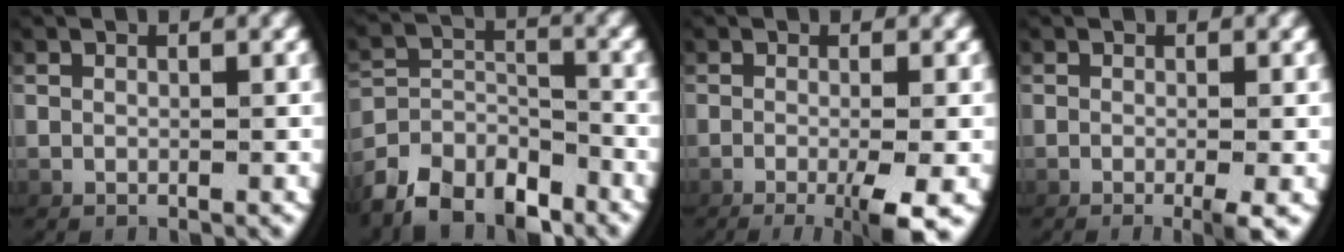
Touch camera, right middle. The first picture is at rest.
{"total": 6.6, "force": [-4.6, 3.6, 3.1], "torque": [-0.056, -0.021, -0.071]}
{"total": 4.6, "force": [-2.2, 0.9, 3.9], "torque": [-0.058, -0.008, -0.033]}
{"total": 1.9, "force": [-1.0, 0.3, 1.5], "torque": [-0.022, -0.002, -0.017]}